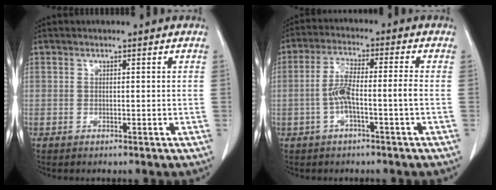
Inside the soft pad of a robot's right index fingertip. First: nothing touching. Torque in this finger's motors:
{"motor_torque": [0.85, -0.38, 0.54, 0.17]}